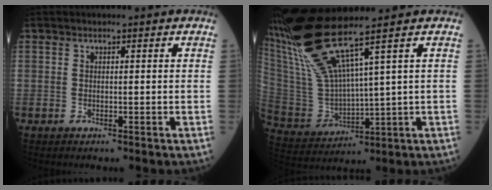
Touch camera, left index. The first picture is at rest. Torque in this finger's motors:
{"motor_torque": [0.24, -0.83, 0.35, 0.09]}